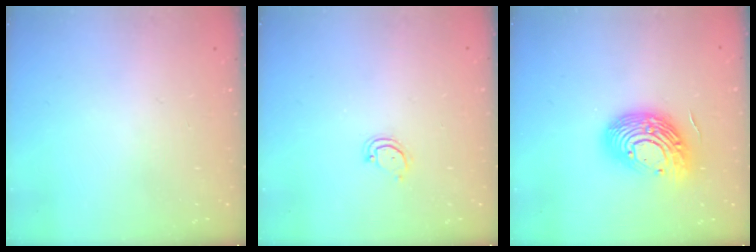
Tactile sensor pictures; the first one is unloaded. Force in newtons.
{"total": 2.5, "press": 2.5, "slide": 0.1}
{"total": 17.0, "press": 16.9, "slide": 1.2}